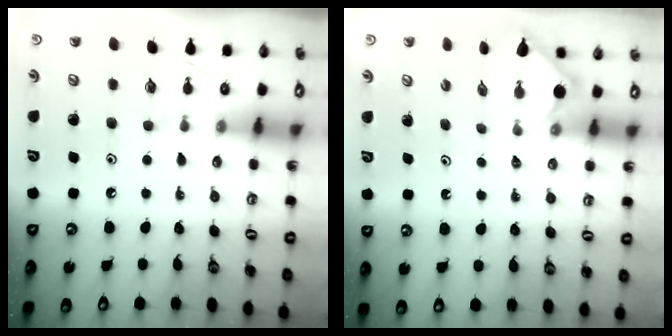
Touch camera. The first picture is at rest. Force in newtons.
{"total": 1.8, "press": 1.8, "slide": 0.4}